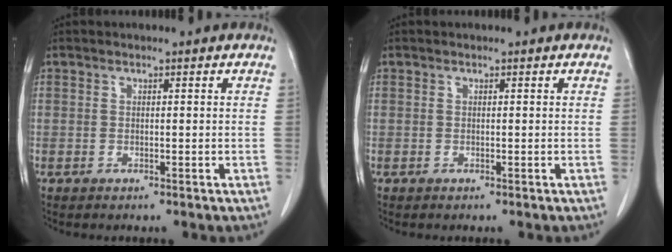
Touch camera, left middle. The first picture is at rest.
{"total": 0.0}